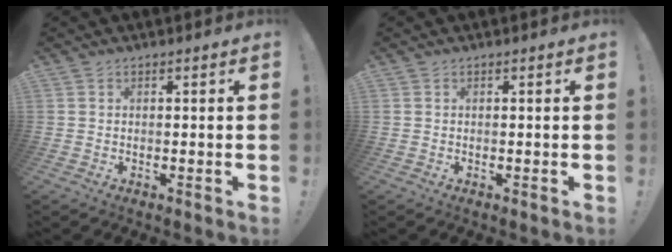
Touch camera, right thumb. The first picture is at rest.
{"total": 0.0}